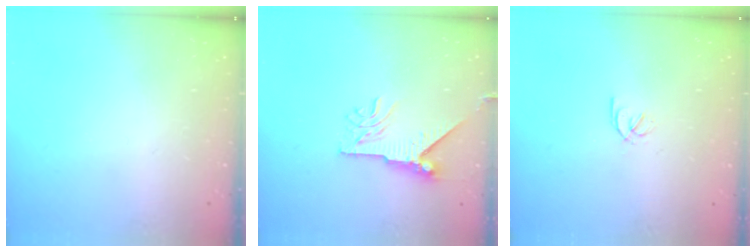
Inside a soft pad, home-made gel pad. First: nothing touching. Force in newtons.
{"total": 9.4, "press": 9.3, "slide": 1.3}
{"total": 2.0, "press": 2.0, "slide": 0.3}